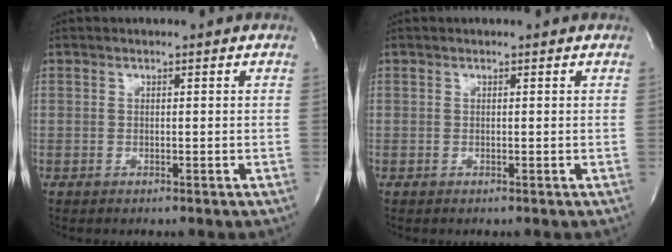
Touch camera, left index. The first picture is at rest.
{"total": 0.0}